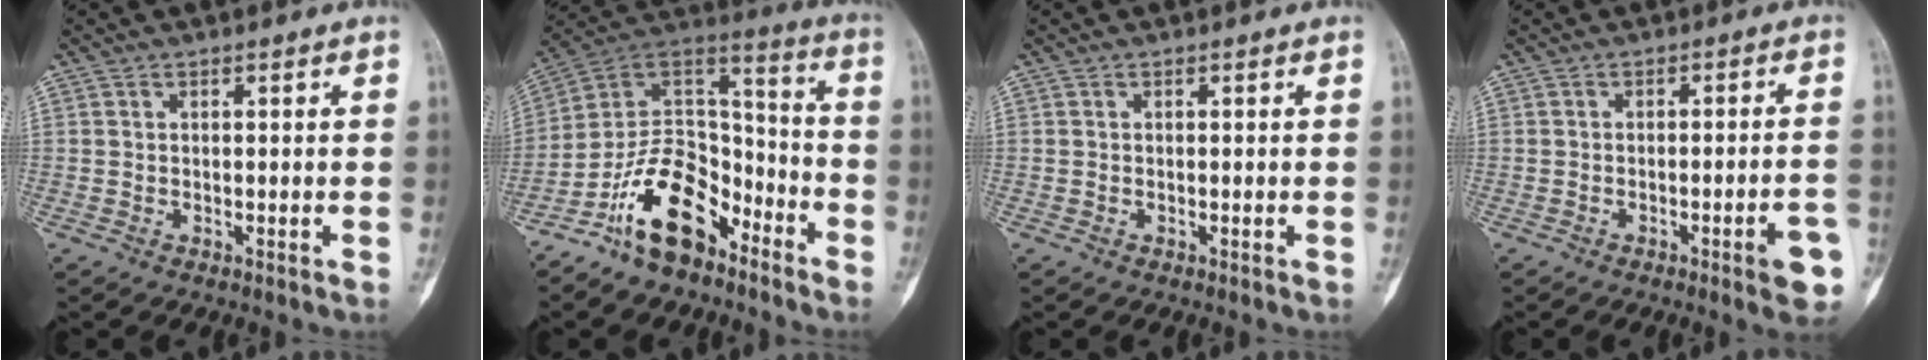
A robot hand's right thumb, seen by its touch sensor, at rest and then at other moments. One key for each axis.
{"total": 17.1, "fx": -10.4, "fy": 9.5, "fz": 9.8, "tx": -0.148, "ty": 0.101, "tz": -0.194}
{"total": 0.0}
{"total": 6.6, "fx": -3.0, "fy": 1.2, "fz": 5.8, "tx": -0.067, "ty": 0.017, "tz": -0.034}